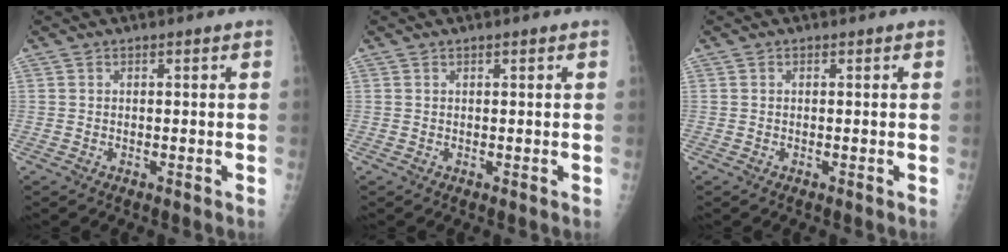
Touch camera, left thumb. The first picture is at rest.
{"total": 0.6, "force": [0.4, 0.0, 0.4], "torque": [-0.007, 0.000, 0.006]}
{"total": 0.0}